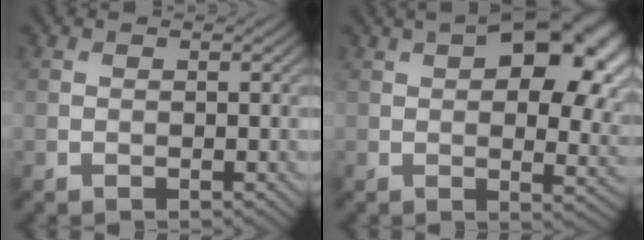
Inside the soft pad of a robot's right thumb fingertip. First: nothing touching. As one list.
[{"total": 15.6, "force": [5.5, 7.9, 12.3], "torque": [-0.159, 0.014, 0.070]}]